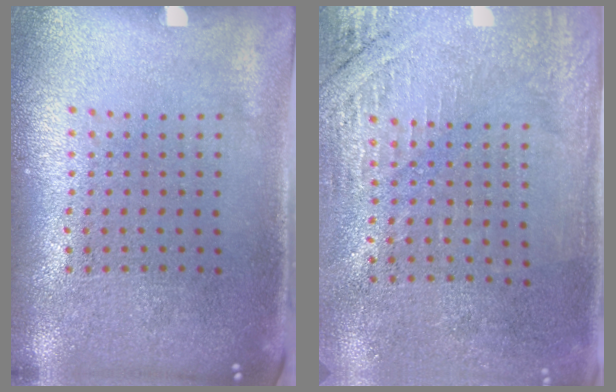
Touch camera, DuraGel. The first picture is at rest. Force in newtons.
{"total": 2.8, "press": 2.6, "slide": 1.0}